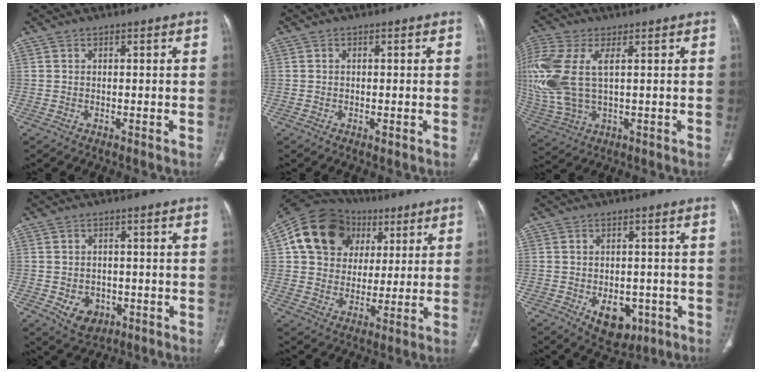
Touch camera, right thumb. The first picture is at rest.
{"total": 0.6, "force": [-0.2, 0.4, 0.5], "torque": [-0.007, -0.001, -0.003]}
{"total": 17.1, "force": [2.7, 8.9, 14.4], "torque": [-0.374, -0.001, 0.061]}
{"total": 5.9, "force": [-1.9, 4.6, 3.2], "torque": [-0.036, 0.009, -0.015]}
{"total": 18.1, "force": [6.2, 14.7, 8.5], "torque": [-0.122, 0.020, 0.107]}
{"total": 8.1, "force": [-2.9, 5.5, 5.3], "torque": [-0.047, 0.009, -0.025]}